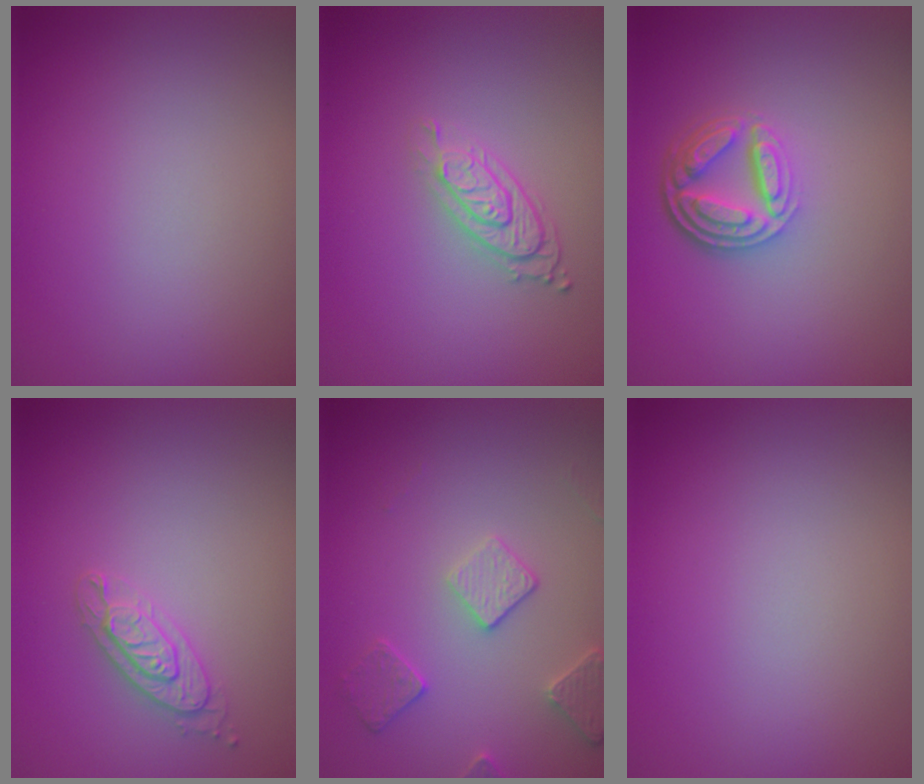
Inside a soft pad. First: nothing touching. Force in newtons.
{"total": 3.2, "press": 2.3, "slide": 2.3}
{"total": 4.5, "press": 3.4, "slide": 2.9}
{"total": 2.2, "press": 2.2, "slide": 0.3}
{"total": 2.8, "press": 2.7, "slide": 0.7}
{"total": 0.0}